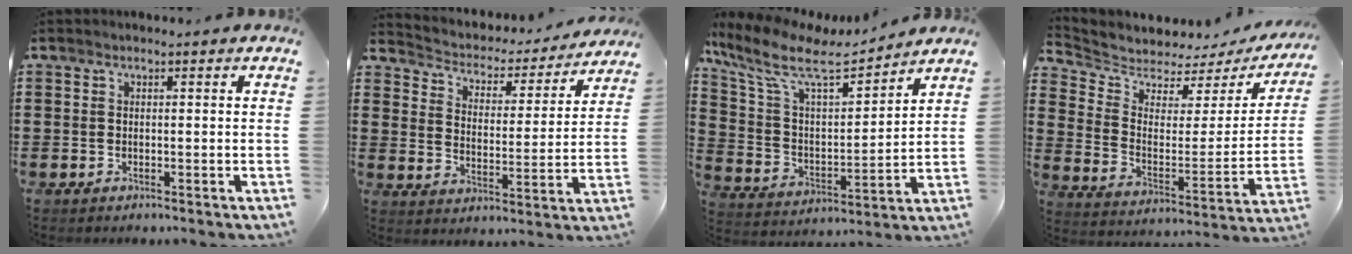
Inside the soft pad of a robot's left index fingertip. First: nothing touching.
{"total": 2.7, "force": [2.6, 0.8, -0.1], "torque": [-0.021, -0.029, 0.034]}
{"total": 10.0, "force": [7.9, 2.8, 5.5], "torque": [-0.139, -0.041, 0.135]}
{"total": 4.6, "force": [4.2, 1.8, 0.2], "torque": [-0.041, -0.038, 0.069]}